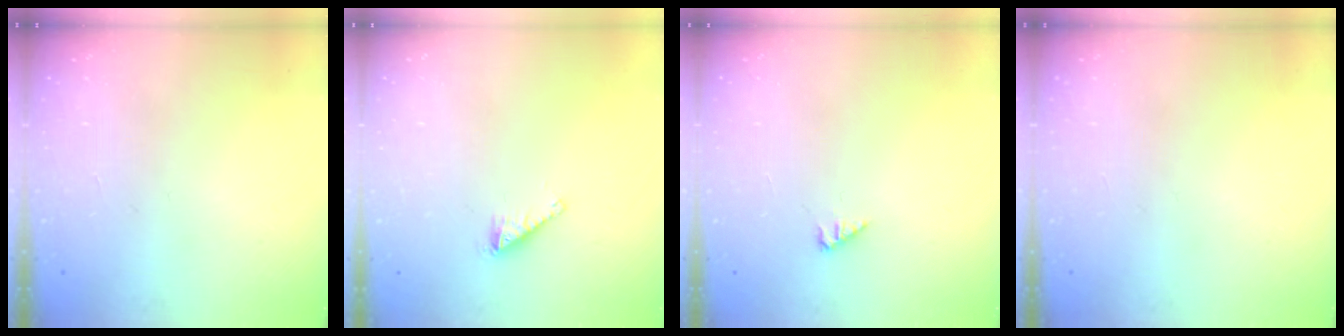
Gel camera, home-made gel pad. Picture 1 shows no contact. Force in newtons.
{"total": 1.7, "press": 1.7, "slide": 0.2}
{"total": 1.9, "press": 1.9, "slide": 0.3}
{"total": 0.0}